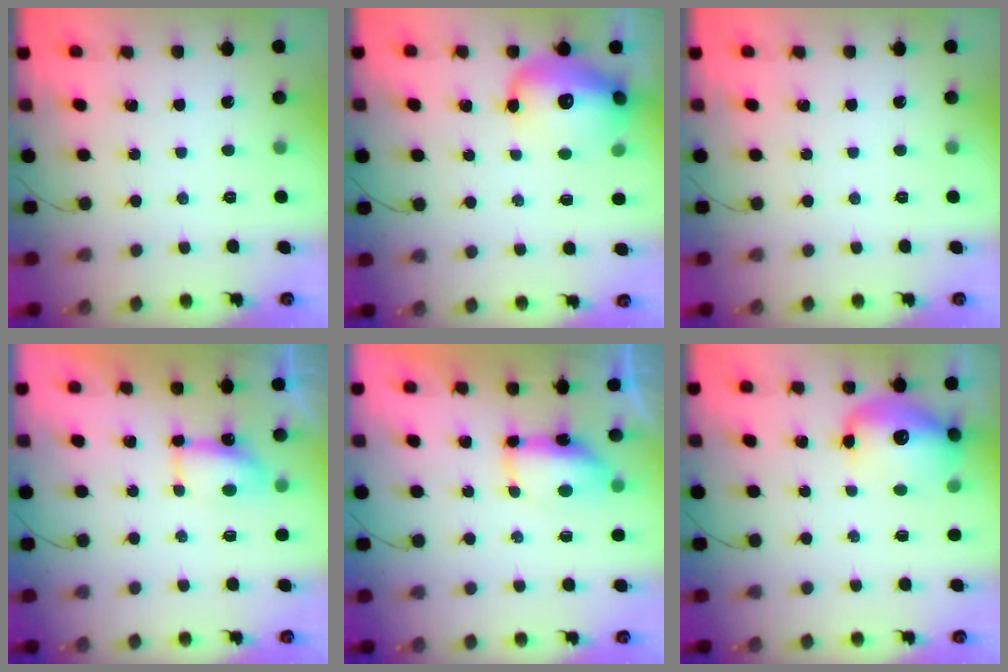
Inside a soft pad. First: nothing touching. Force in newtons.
{"total": 17.5, "press": 17.1, "slide": 4.0}
{"total": 0.0}
{"total": 5.4, "press": 5.4, "slide": 0.4}
{"total": 11.1, "press": 8.6, "slide": 7.1}
{"total": 12.7, "press": 12.3, "slide": 3.1}